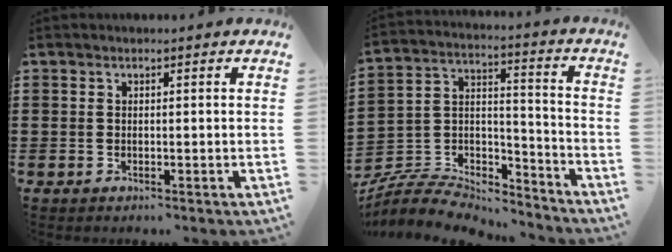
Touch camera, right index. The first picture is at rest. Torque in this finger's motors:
{"motor_torque": [-0.11, -0.01, -0.69, -0.21]}